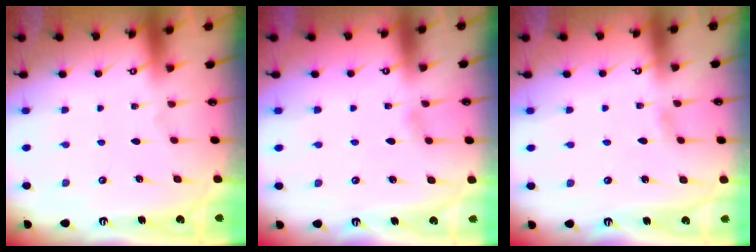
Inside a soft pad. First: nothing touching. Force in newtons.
{"total": 2.9, "press": 2.9, "slide": 0.4}
{"total": 2.3, "press": 2.3, "slide": 0.3}